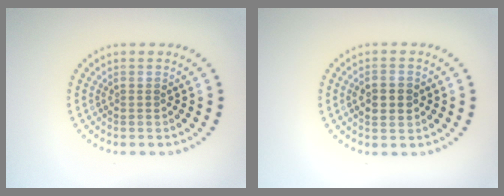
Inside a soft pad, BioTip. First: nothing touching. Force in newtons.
{"total": 3.2, "press": 3.2, "slide": 0.2}